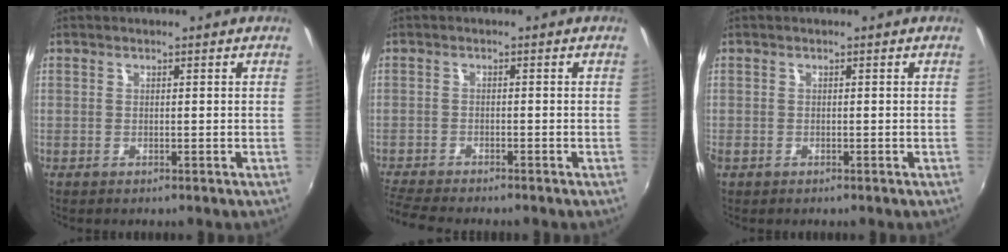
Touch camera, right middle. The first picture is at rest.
{"total": 6.4, "force": [-6.0, 0.3, 2.4], "torque": [-0.071, -0.027, -0.106]}
{"total": 1.0, "force": [-0.6, 0.7, 0.3], "torque": [-0.008, -0.004, -0.012]}